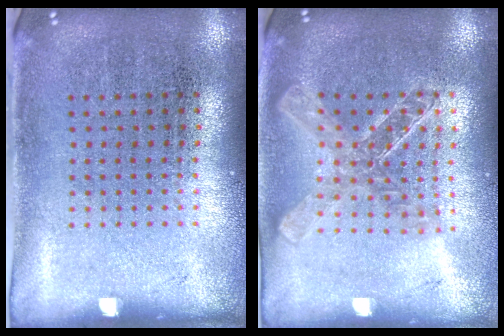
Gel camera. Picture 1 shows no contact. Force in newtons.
{"total": 1.7, "press": 1.5, "slide": 0.8}